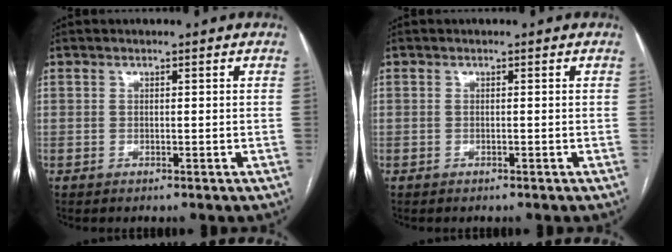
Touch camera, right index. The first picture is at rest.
{"total": 0.0}